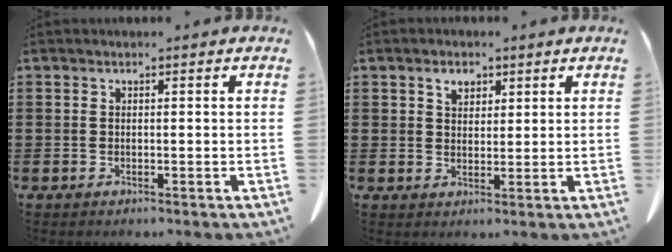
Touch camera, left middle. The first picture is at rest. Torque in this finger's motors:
{"motor_torque": [0.30, 0.29, 0.04, 0.04]}